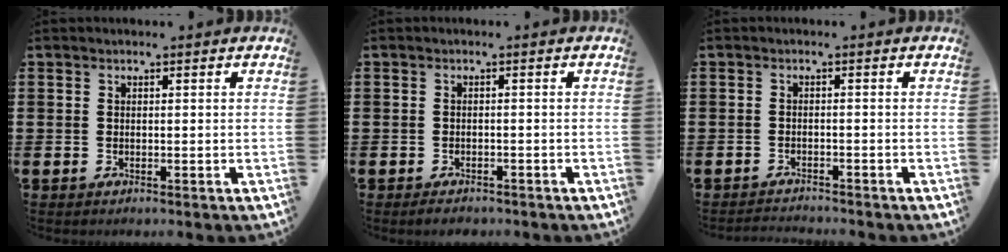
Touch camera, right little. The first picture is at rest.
{"total": 1.0, "force": [-0.9, 0.3, 0.3], "torque": [-0.009, -0.001, -0.019]}
{"total": 1.3, "force": [-1.3, -0.1, -0.1], "torque": [-0.002, 0.003, -0.027]}